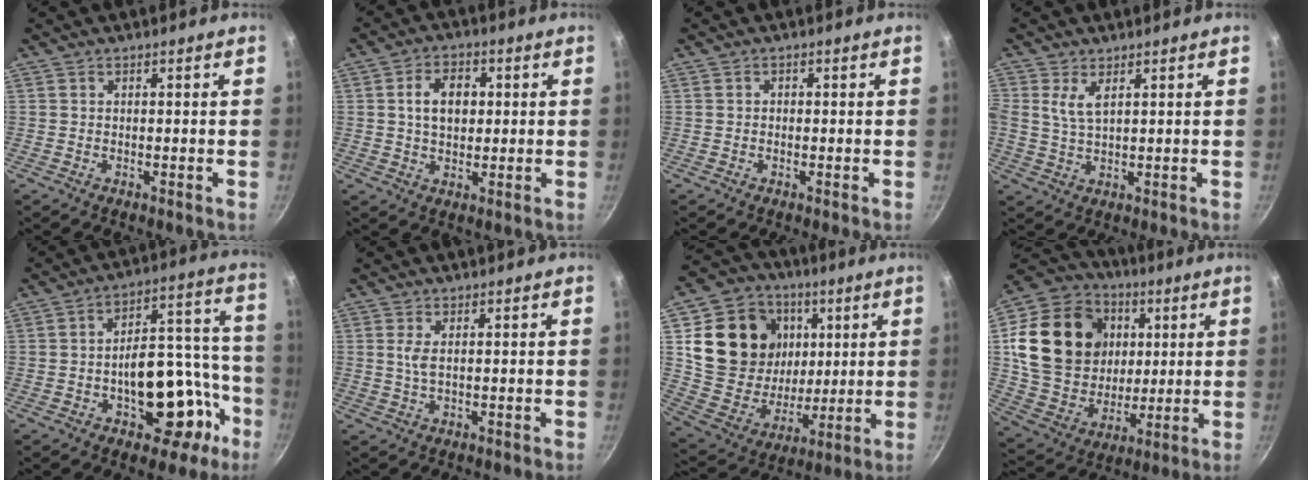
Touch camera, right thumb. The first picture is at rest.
{"total": 7.1, "force": [1.0, 5.1, 4.9], "torque": [-0.058, 0.011, 0.011]}
{"total": 0.5, "force": [-0.3, 0.4, 0.1], "torque": [0.000, 0.005, -0.009]}
{"total": 3.7, "force": [1.5, 1.6, 3.0], "torque": [-0.066, -0.008, 0.034]}
{"total": 18.3, "force": [-6.8, 10.8, 13.1], "torque": [-0.108, 0.076, -0.086]}
{"total": 1.8, "force": [0.3, 0.4, 1.7], "torque": [-0.044, -0.002, 0.011]}
{"total": 21.2, "force": [6.2, 17.5, 10.2], "torque": [-0.162, -0.017, 0.117]}
{"total": 24.4, "force": [5.4, 19.5, 13.7], "torque": [-0.231, -0.002, 0.107]}